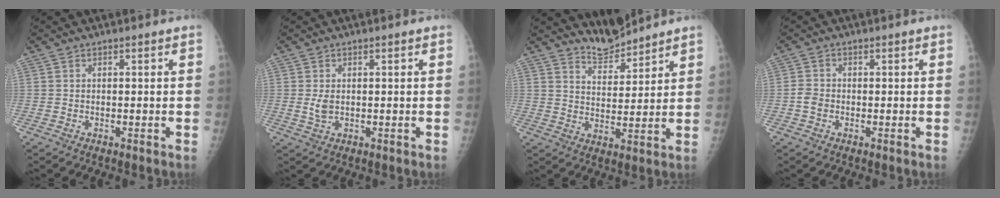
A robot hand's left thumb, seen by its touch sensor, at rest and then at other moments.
{"total": 2.3, "force": [0.1, 1.5, 1.7], "torque": [-0.034, -0.006, 0.006]}
{"total": 5.6, "force": [5.5, 1.0, 0.1], "torque": [0.010, -0.044, 0.107]}
{"total": 2.1, "force": [-0.7, 1.7, 0.9], "torque": [-0.011, 0.005, -0.014]}